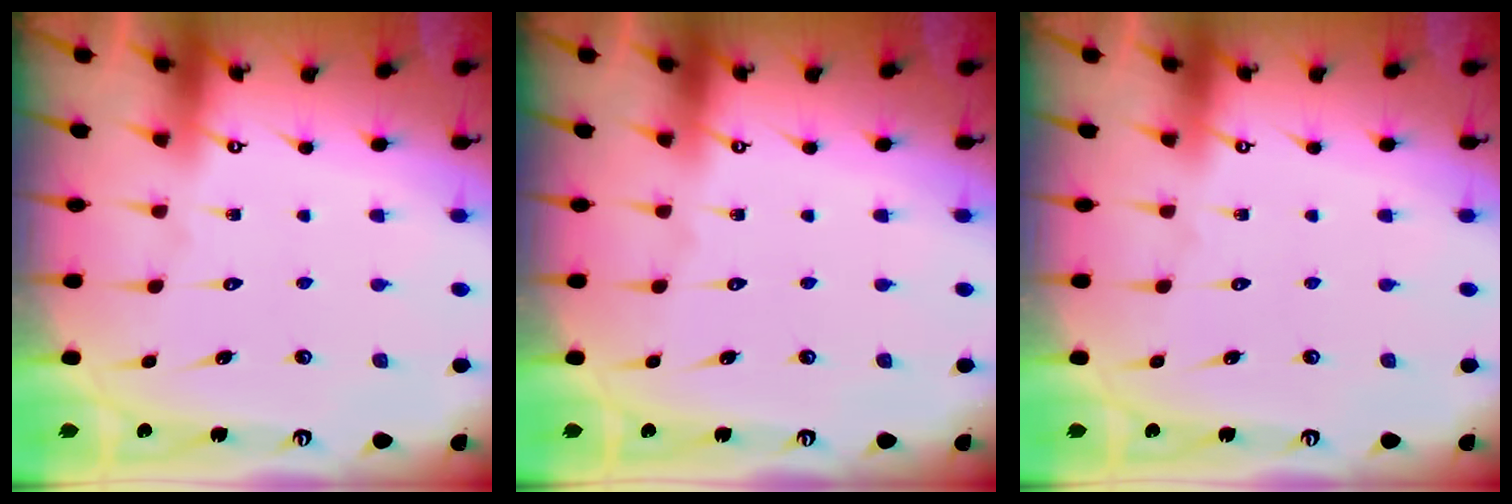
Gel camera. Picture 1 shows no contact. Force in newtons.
{"total": 0.0}
{"total": 0.0}